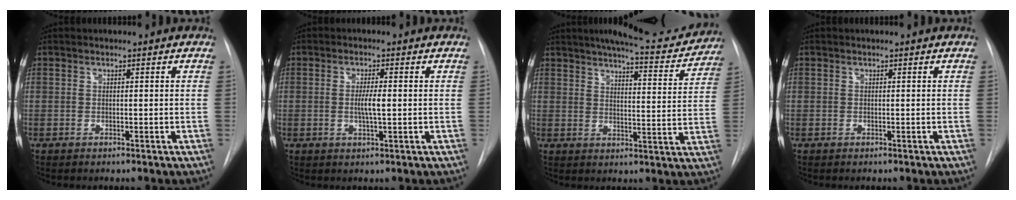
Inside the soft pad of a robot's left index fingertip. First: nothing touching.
{"total": 3.0, "force": [-0.1, 0.3, 3.0], "torque": [-0.057, -0.002, -0.002]}
{"total": 15.0, "force": [13.6, 2.5, 5.7], "torque": [-0.072, -0.019, 0.166]}
{"total": 0.0}